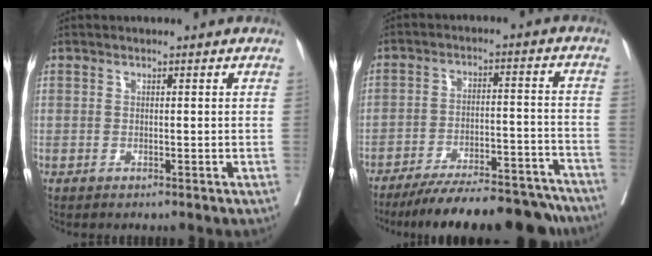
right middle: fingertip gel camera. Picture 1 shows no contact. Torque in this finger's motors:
{"motor_torque": [1.07, -1.07, 0.32, 0.10]}